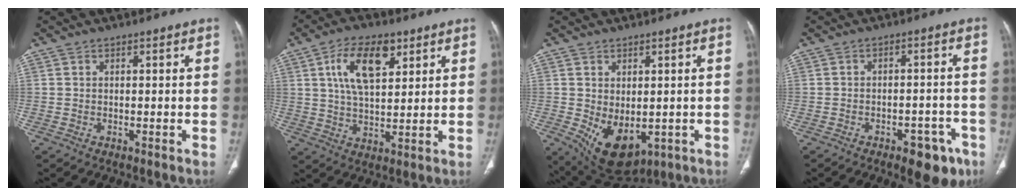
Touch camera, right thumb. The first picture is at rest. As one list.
[{"total": 11.6, "force": [5.0, 5.8, 8.7], "torque": [-0.137, -0.013, 0.091]}, {"total": 10.2, "force": [-2.1, 6.2, 7.7], "torque": [-0.108, -0.007, -0.005]}, {"total": 8.4, "force": [-5.0, 4.1, 5.3], "torque": [-0.041, 0.031, -0.061]}]